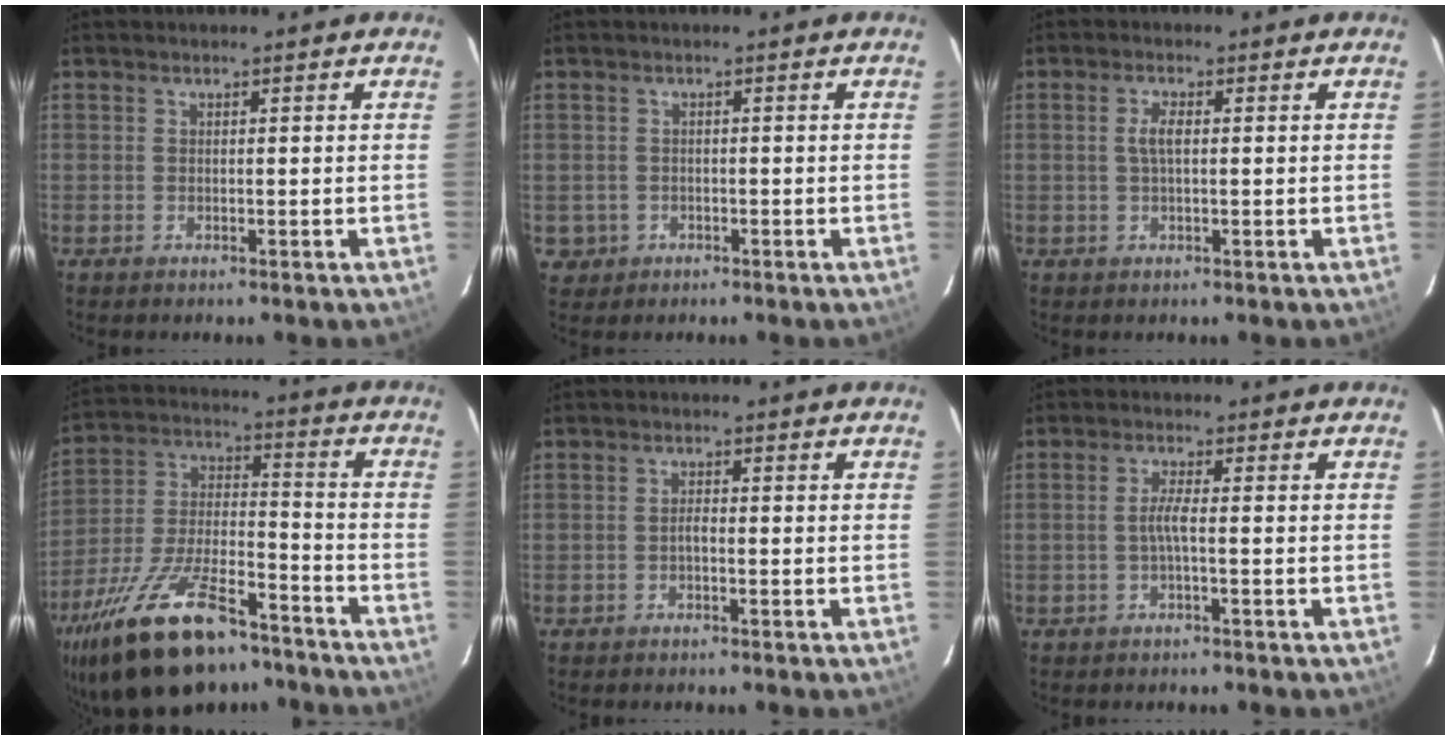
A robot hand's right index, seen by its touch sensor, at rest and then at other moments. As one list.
[{"total": 3.4, "force": [-0.9, 3.2, 0.5], "torque": [-0.019, 0.006, -0.006]}, {"total": 2.6, "force": [0.2, 0.9, 2.5], "torque": [-0.052, 0.004, 0.005]}, {"total": 25.2, "force": [-17.3, 10.0, 15.2], "torque": [-0.305, -0.013, -0.282]}, {"total": 1.1, "force": [-0.6, 0.3, 0.9], "torque": [-0.017, 0.006, -0.012]}, {"total": 2.3, "force": [-0.7, -0.3, 2.2], "torque": [-0.045, 0.001, -0.015]}]